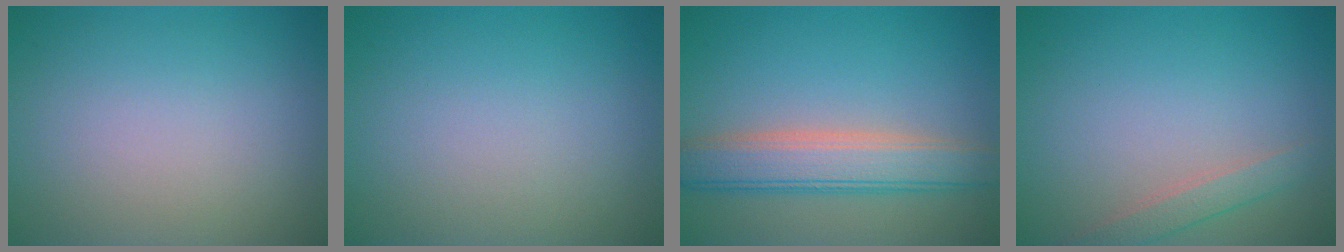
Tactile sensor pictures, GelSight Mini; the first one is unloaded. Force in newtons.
{"total": 0.0}
{"total": 5.3, "press": 5.3, "slide": 0.4}
{"total": 1.8, "press": 1.8, "slide": 0.1}